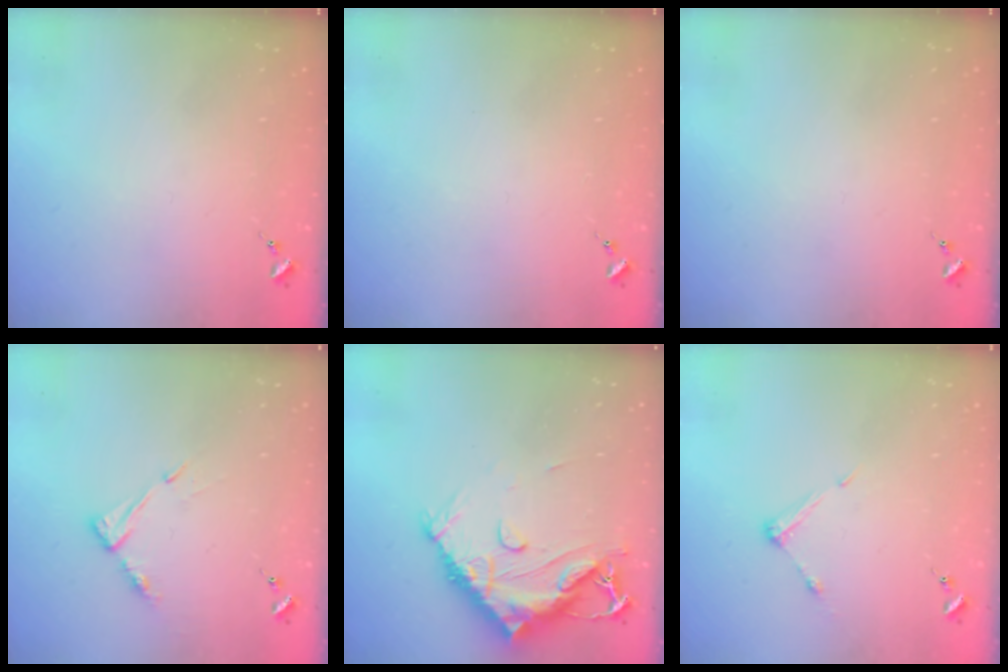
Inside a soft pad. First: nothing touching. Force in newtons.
{"total": 0.0}
{"total": 0.0}
{"total": 6.8, "press": 6.8, "slide": 0.5}
{"total": 14.9, "press": 14.8, "slide": 1.4}
{"total": 5.3, "press": 5.2, "slide": 0.2}